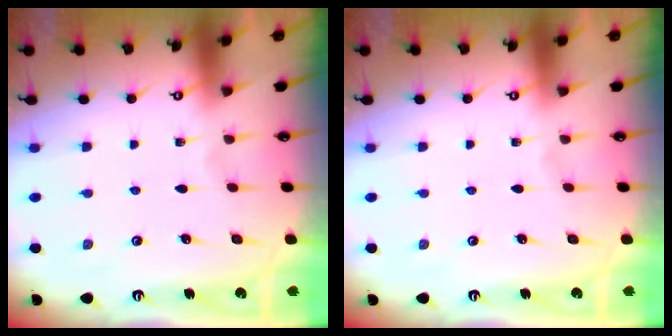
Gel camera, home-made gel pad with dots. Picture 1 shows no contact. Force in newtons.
{"total": 0.0}